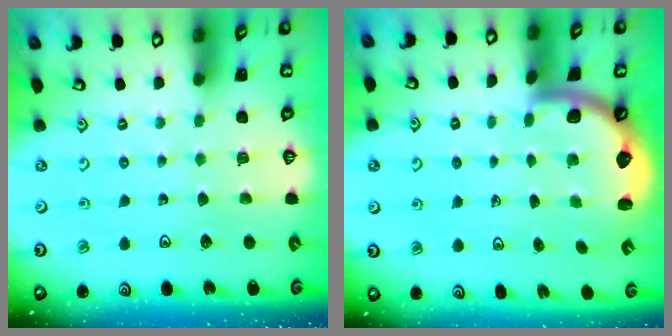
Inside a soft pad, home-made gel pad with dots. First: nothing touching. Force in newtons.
{"total": 2.2, "press": 2.2, "slide": 0.3}